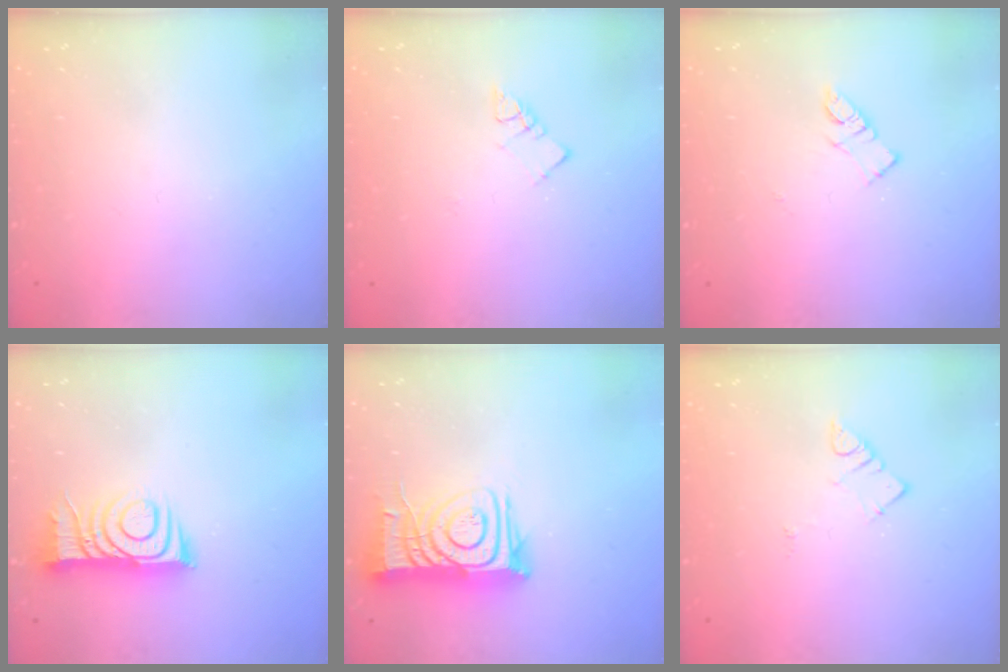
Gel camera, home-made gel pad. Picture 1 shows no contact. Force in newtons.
{"total": 3.6, "press": 3.6, "slide": 0.3}
{"total": 5.5, "press": 5.4, "slide": 0.5}
{"total": 9.6, "press": 9.6, "slide": 0.7}
{"total": 12.7, "press": 12.7, "slide": 1.2}
{"total": 3.5, "press": 3.5, "slide": 0.4}